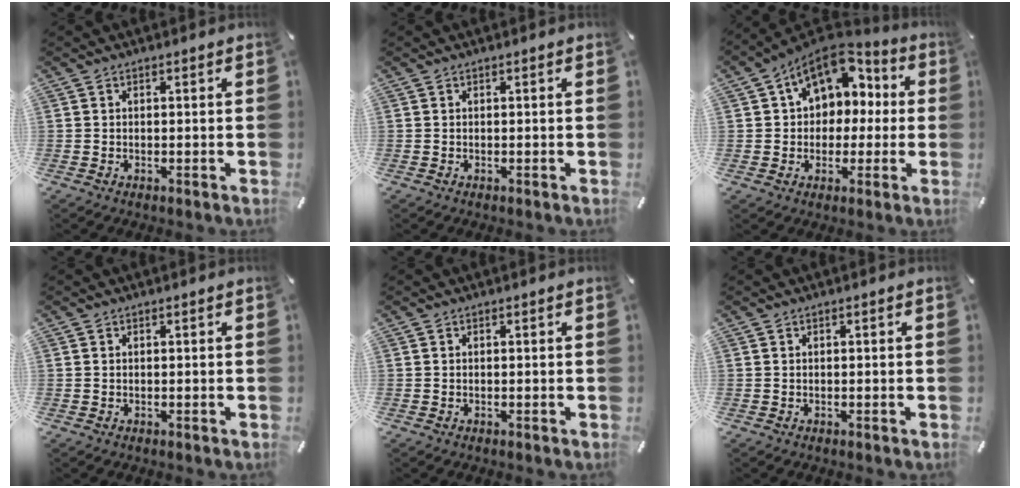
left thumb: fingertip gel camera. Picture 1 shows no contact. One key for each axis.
{"total": 0.0}
{"total": 13.0, "fx": 5.0, "fy": 10.1, "fz": 6.5, "tx": -0.096, "ty": -0.022, "tz": 0.096}
{"total": 0.0}
{"total": 0.0}
{"total": 0.0}